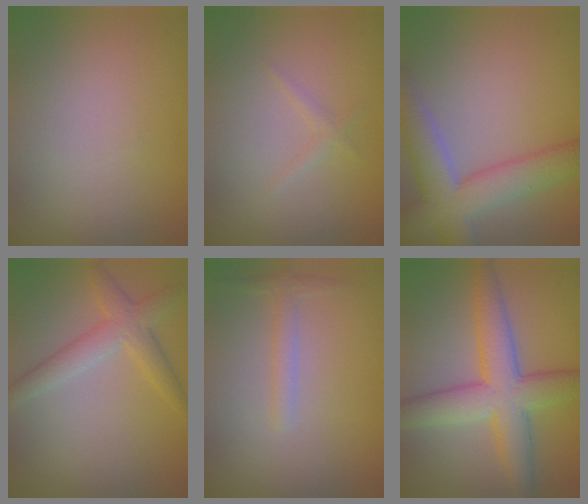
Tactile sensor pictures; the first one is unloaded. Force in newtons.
{"total": 0.9, "press": 0.9, "slide": 0.1}
{"total": 7.1, "press": 7.1, "slide": 0.3}
{"total": 3.3, "press": 3.3, "slide": 0.2}
{"total": 1.5, "press": 1.5, "slide": 0.0}
{"total": 6.1, "press": 6.1, "slide": 0.4}